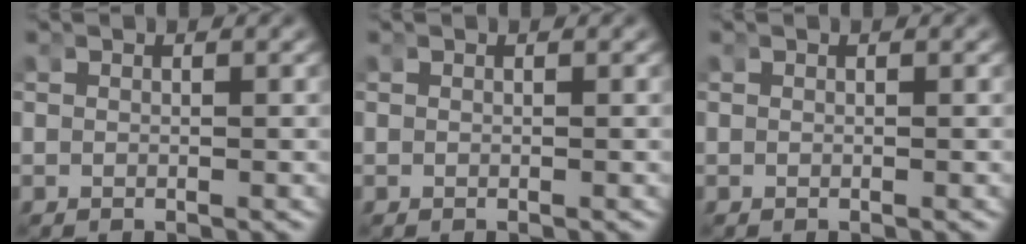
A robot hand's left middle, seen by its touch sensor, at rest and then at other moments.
{"total": 0.0}
{"total": 0.0}